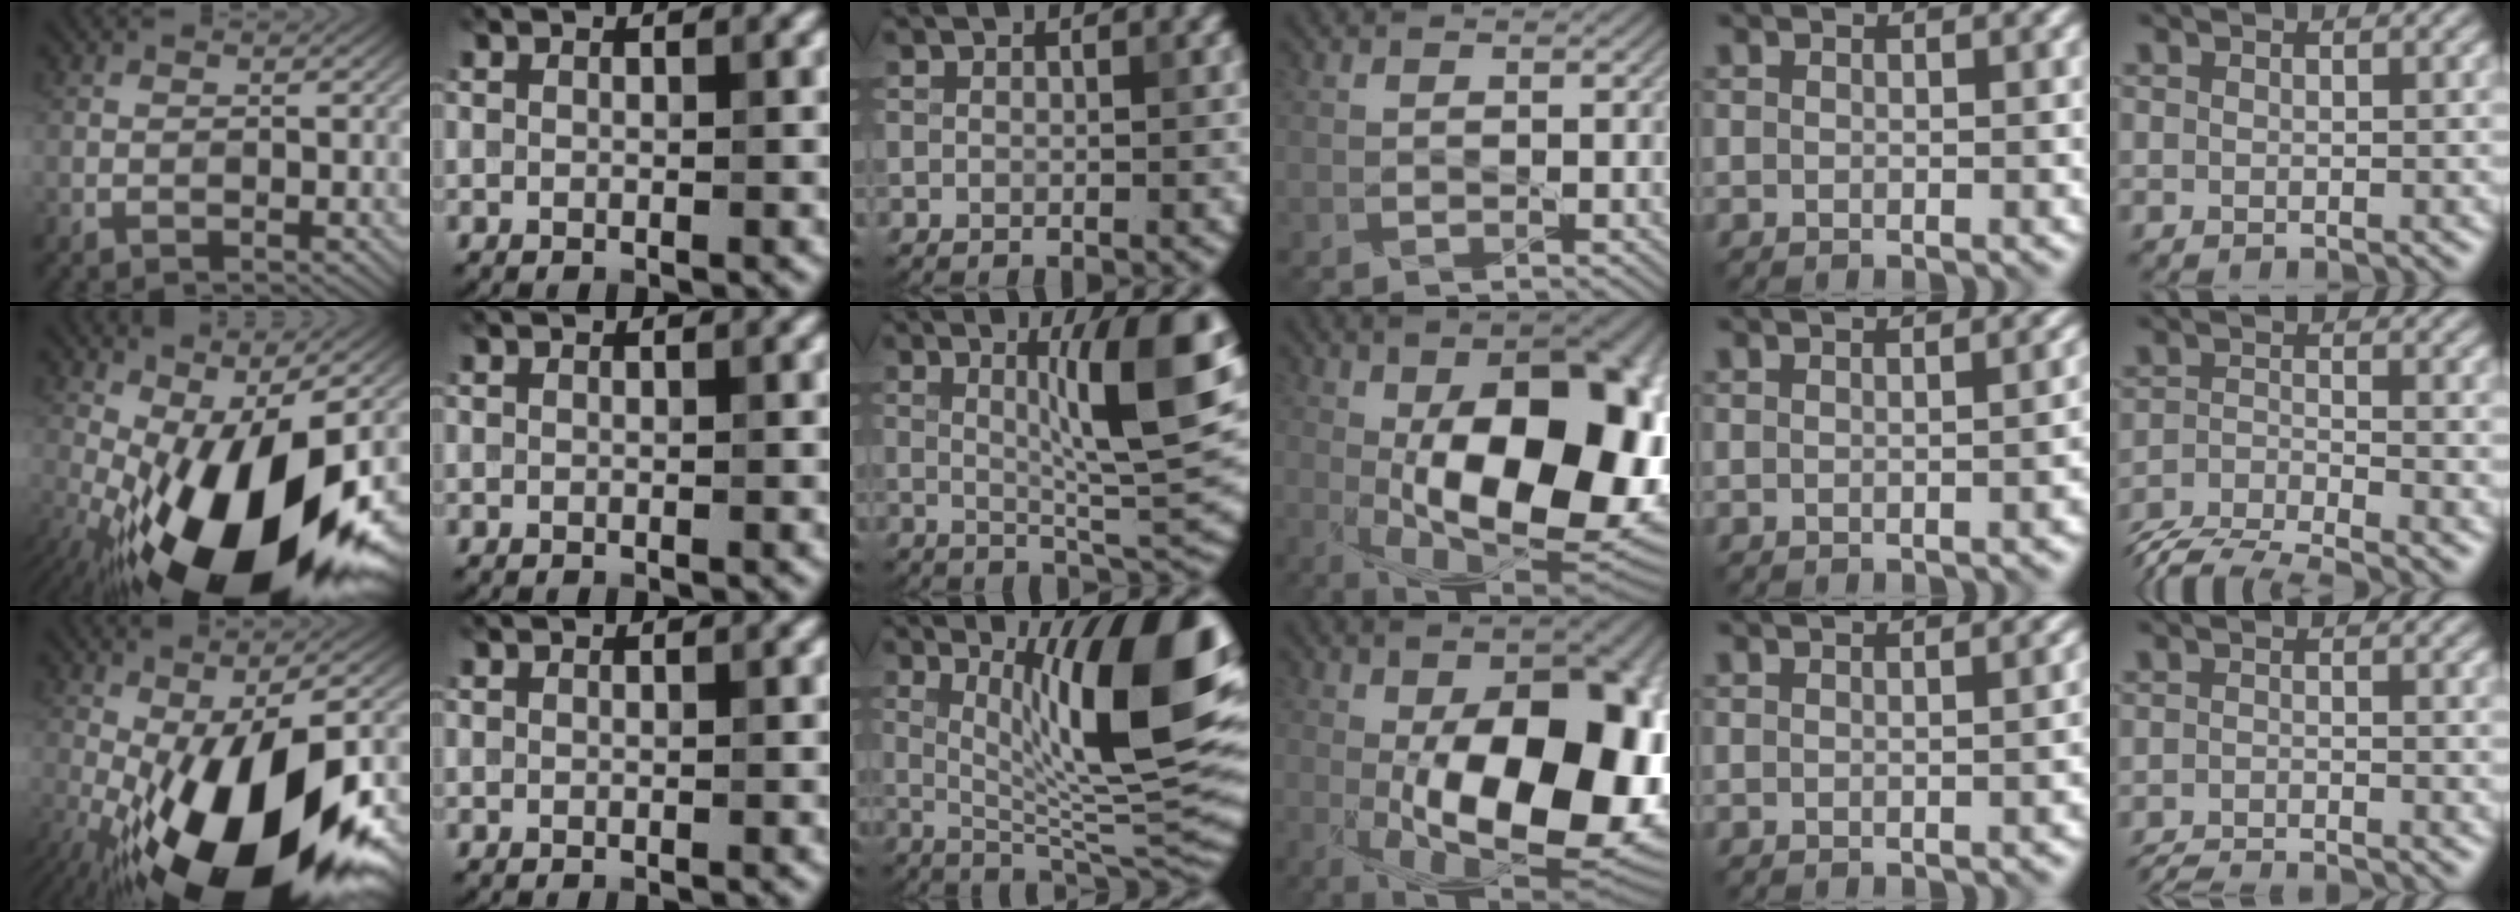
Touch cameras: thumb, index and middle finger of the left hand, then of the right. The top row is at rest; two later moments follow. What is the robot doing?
{"motion": "assemble", "object": "connector and pipe"}